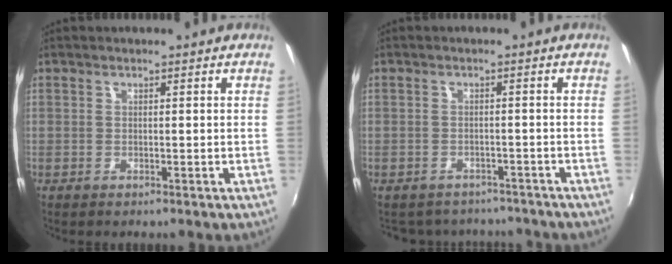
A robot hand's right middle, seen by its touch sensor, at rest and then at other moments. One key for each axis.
{"total": 9.1, "fx": -8.0, "fy": 3.8, "fz": 2.2, "tx": -0.052, "ty": 0.000, "tz": -0.102}